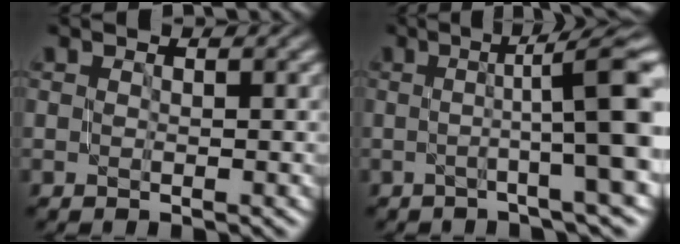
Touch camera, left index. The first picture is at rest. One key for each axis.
{"total": 9.7, "fx": 0.0, "fy": 1.5, "fz": 9.6, "tx": -0.110, "ty": 0.015, "tz": -0.004}